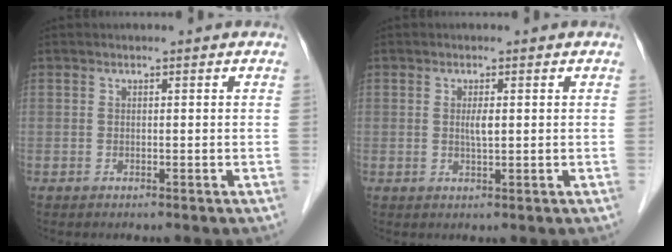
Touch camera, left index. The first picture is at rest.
{"total": 1.6, "force": [0.2, 0.2, 1.6], "torque": [-0.033, -0.003, 0.004]}